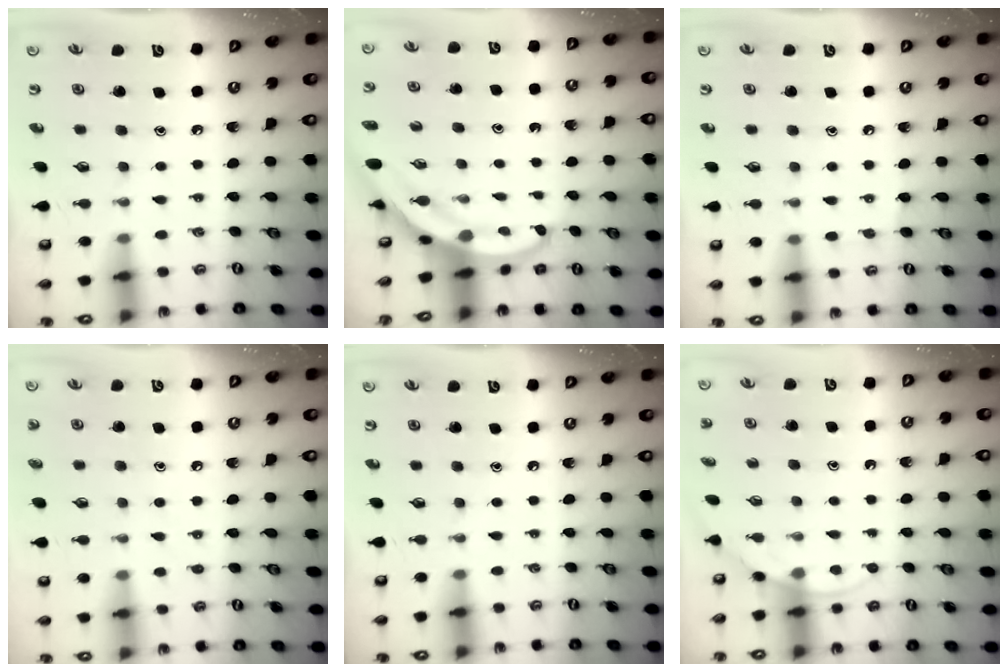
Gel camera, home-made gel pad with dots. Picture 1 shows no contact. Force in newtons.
{"total": 3.8, "press": 3.8, "slide": 0.2}
{"total": 4.8, "press": 4.8, "slide": 0.5}
{"total": 6.6, "press": 6.6, "slide": 0.6}
{"total": 0.0}
{"total": 4.6, "press": 4.6, "slide": 0.3}